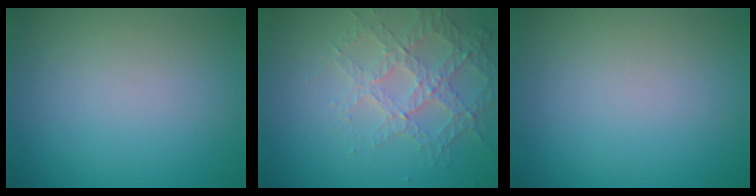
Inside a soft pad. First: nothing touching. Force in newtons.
{"total": 3.1, "press": 2.8, "slide": 1.3}
{"total": 0.0}